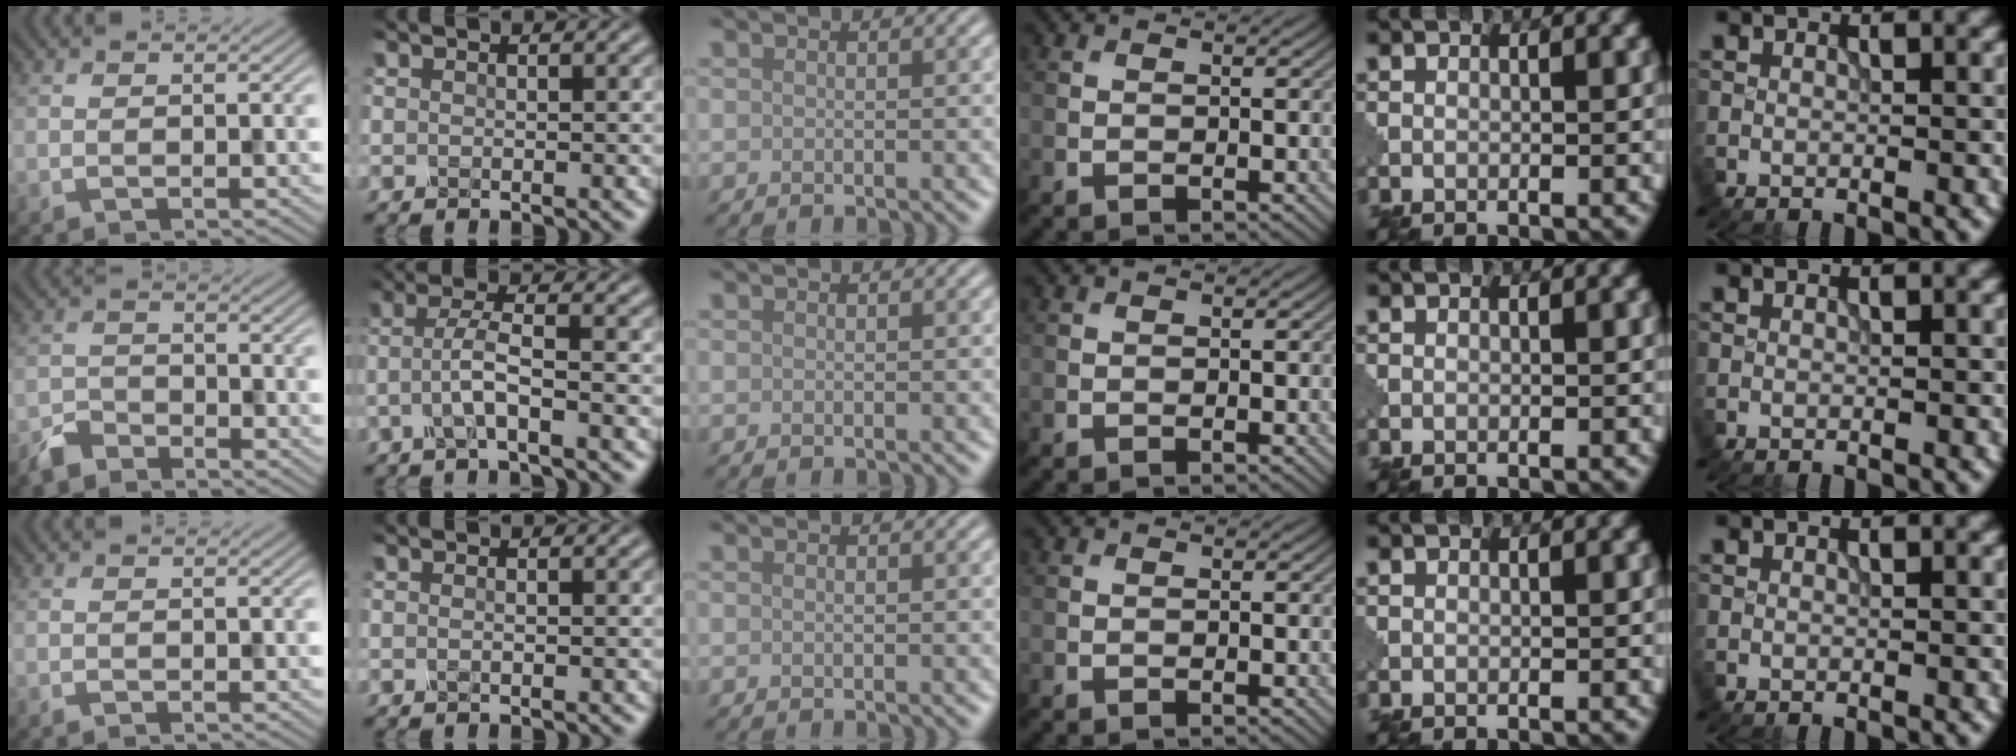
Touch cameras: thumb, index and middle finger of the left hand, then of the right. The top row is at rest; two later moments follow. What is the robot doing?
{"motion": "squeeze", "object": "clothespin"}